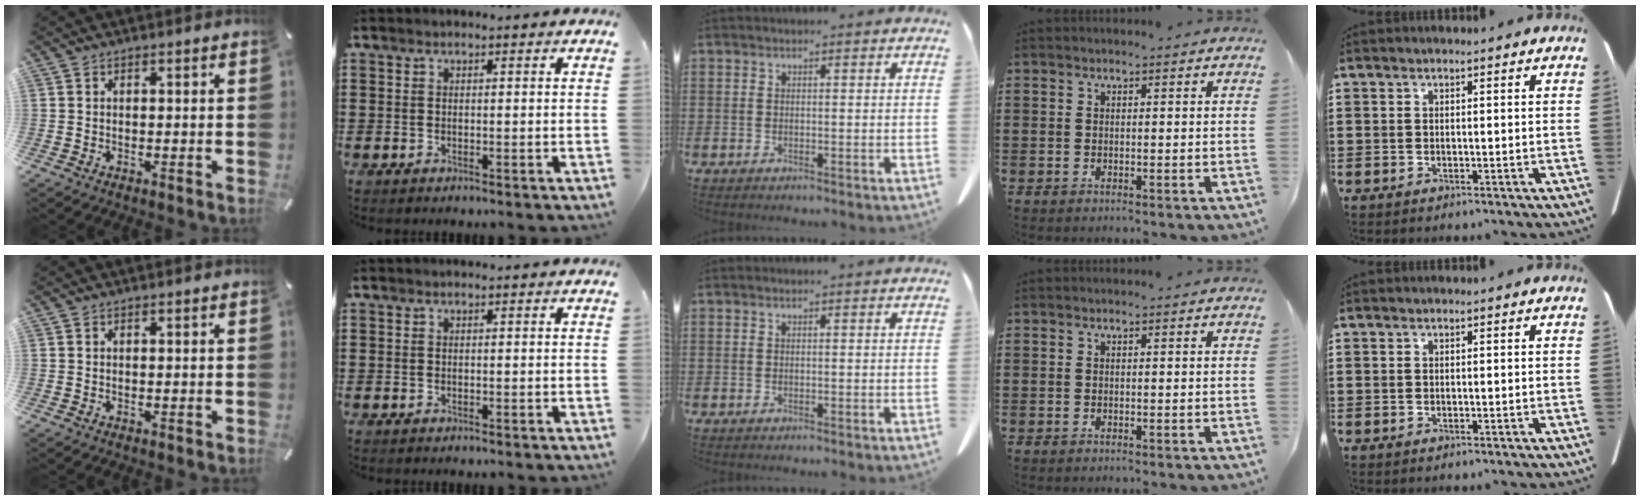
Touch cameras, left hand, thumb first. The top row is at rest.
{}